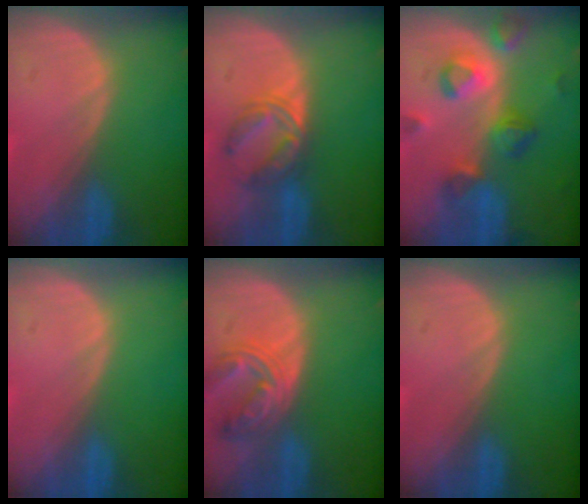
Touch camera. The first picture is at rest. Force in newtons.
{"total": 5.6, "press": 5.5, "slide": 1.1}
{"total": 7.9, "press": 7.7, "slide": 2.0}
{"total": 0.0}
{"total": 6.3, "press": 6.2, "slide": 1.1}
{"total": 0.0}